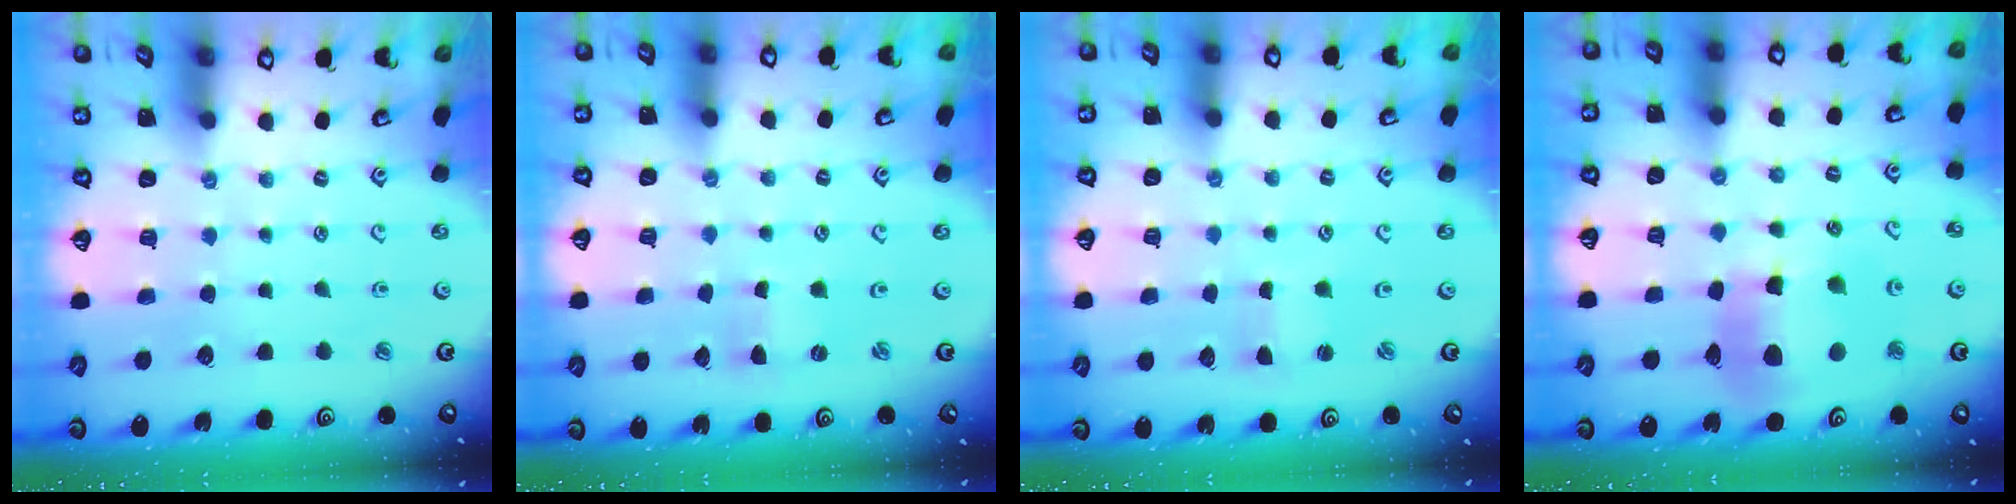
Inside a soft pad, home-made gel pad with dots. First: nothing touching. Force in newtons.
{"total": 0.0}
{"total": 1.3, "press": 1.3, "slide": 0.1}
{"total": 13.2, "press": 13.1, "slide": 1.6}